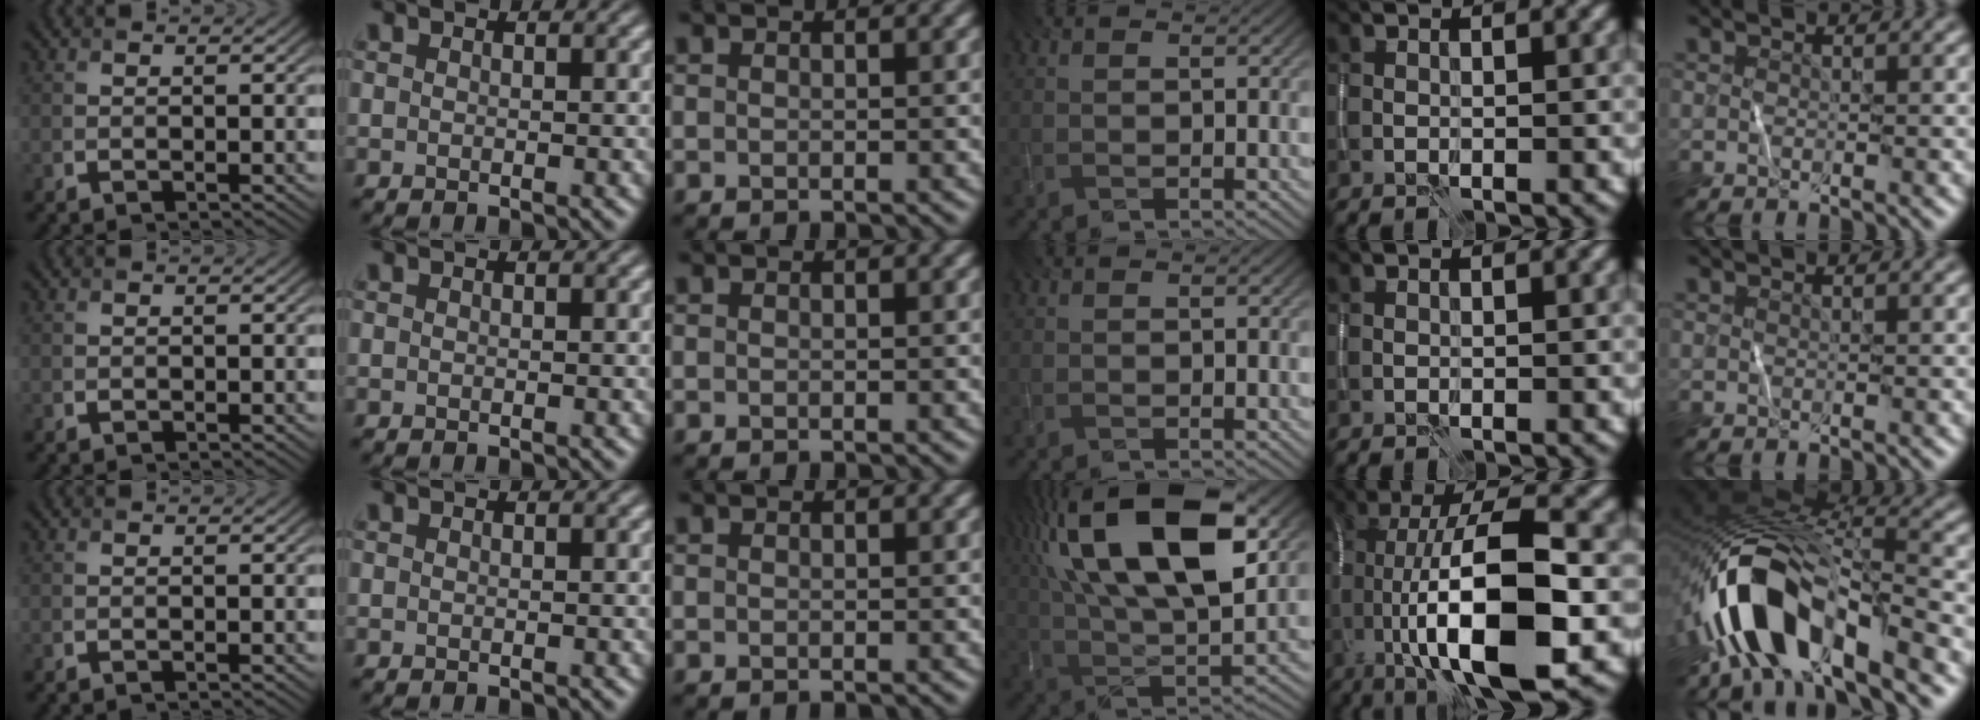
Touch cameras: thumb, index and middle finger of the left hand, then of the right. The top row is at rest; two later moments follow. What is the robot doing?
{"motion": "wipe", "object": "whiteboard"}